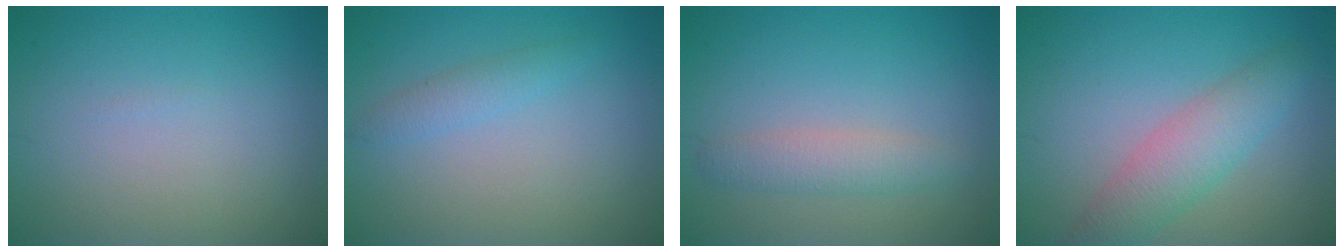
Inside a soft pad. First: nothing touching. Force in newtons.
{"total": 1.5, "press": 1.5, "slide": 0.1}
{"total": 2.4, "press": 2.4, "slide": 0.0}
{"total": 4.2, "press": 4.2, "slide": 0.2}